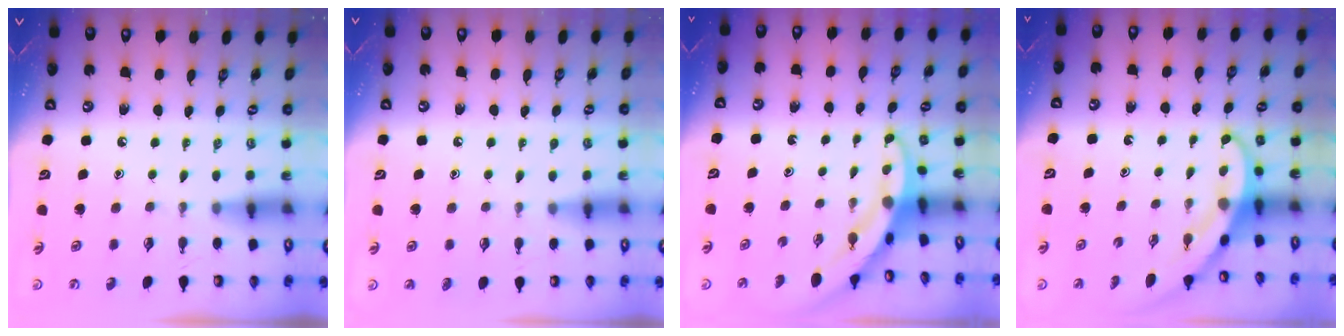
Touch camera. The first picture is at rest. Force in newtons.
{"total": 2.0, "press": 2.0, "slide": 0.2}
{"total": 3.2, "press": 3.2, "slide": 0.3}
{"total": 4.1, "press": 4.1, "slide": 0.3}